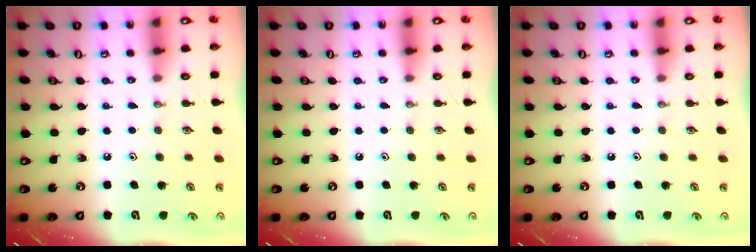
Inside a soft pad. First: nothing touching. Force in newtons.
{"total": 0.0}
{"total": 0.0}